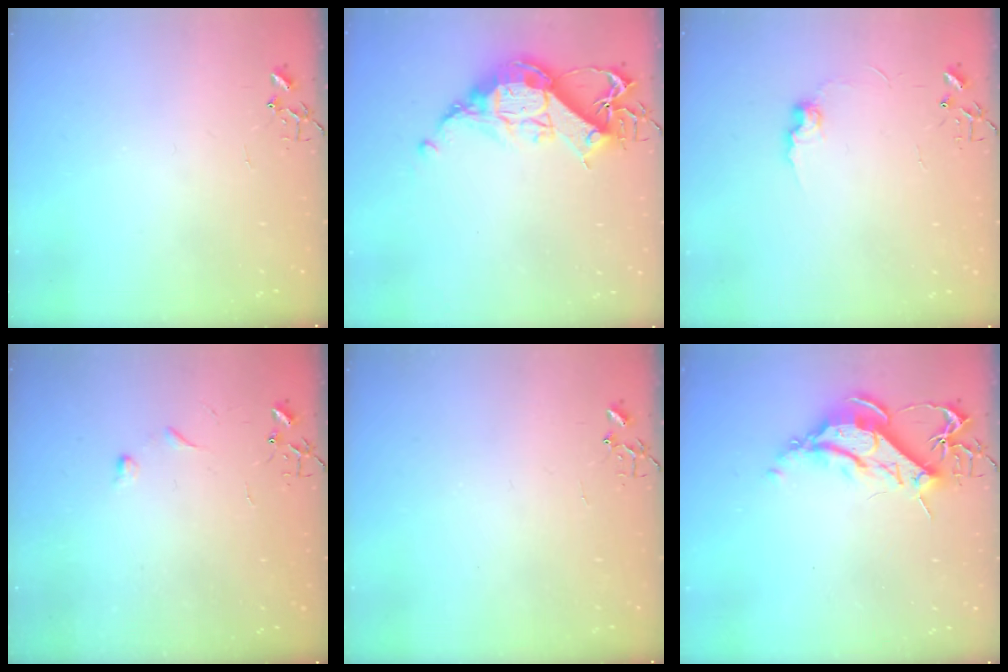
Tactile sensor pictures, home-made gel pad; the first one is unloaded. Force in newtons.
{"total": 13.9, "press": 13.9, "slide": 1.1}
{"total": 6.8, "press": 6.8, "slide": 0.3}
{"total": 4.7, "press": 4.6, "slide": 0.6}
{"total": 0.0}
{"total": 11.3, "press": 11.2, "slide": 1.4}